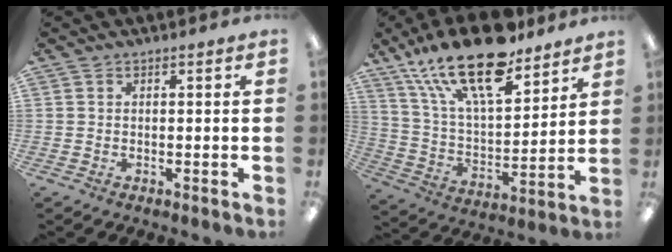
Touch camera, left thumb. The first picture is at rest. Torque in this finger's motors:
{"motor_torque": [0.56, 0.44, 1.58, -1.19, 0.15]}